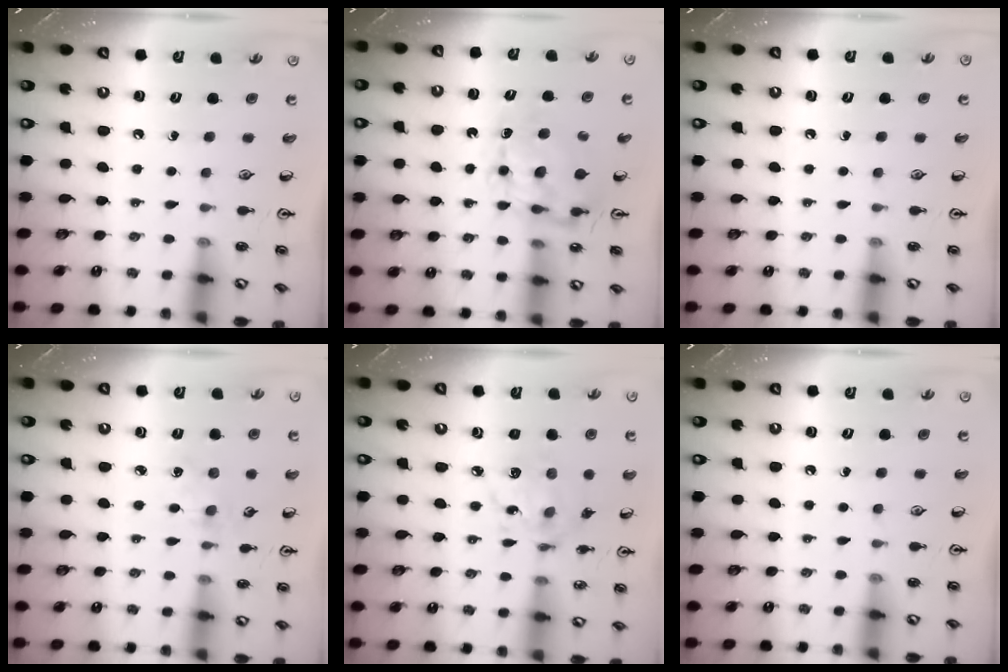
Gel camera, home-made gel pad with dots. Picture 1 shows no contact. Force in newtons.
{"total": 7.7, "press": 7.7, "slide": 0.6}
{"total": 0.0}
{"total": 3.1, "press": 3.1, "slide": 0.5}
{"total": 9.3, "press": 9.3, "slide": 0.7}
{"total": 0.0}